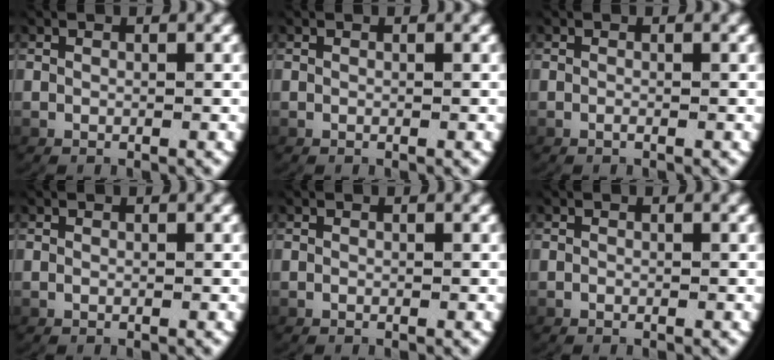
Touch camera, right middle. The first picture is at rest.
{"total": 0.0}
{"total": 0.6, "force": [-0.4, 0.3, 0.2], "torque": [-0.006, 0.006, -0.010]}
{"total": 0.0}
{"total": 0.0}
{"total": 0.0}